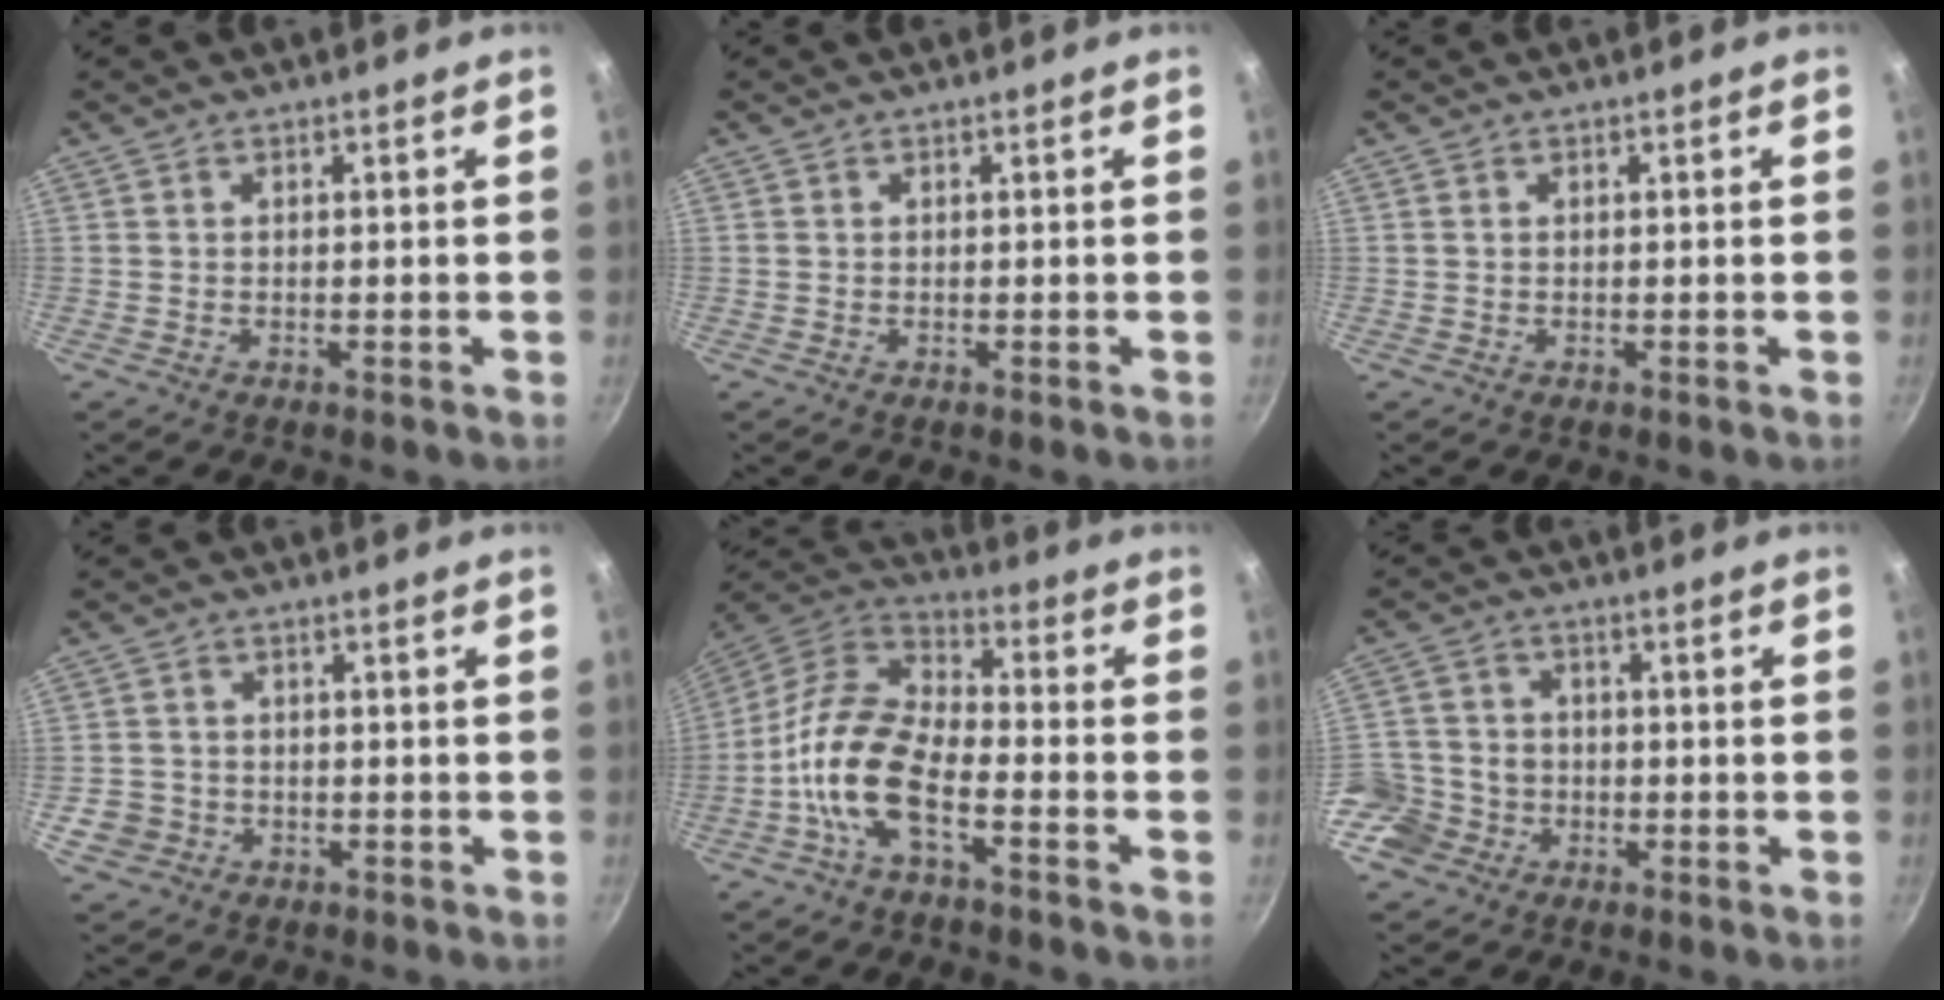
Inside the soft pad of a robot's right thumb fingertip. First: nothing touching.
{"total": 0.0}
{"total": 0.0}
{"total": 4.6, "force": [-1.4, 4.2, 1.2], "torque": [-0.010, 0.020, -0.017]}
{"total": 13.6, "force": [-5.2, 6.3, 10.8], "torque": [-0.203, 0.049, -0.117]}
{"total": 9.4, "force": [-3.8, 8.1, 3.0], "torque": [-0.033, 0.036, -0.077]}